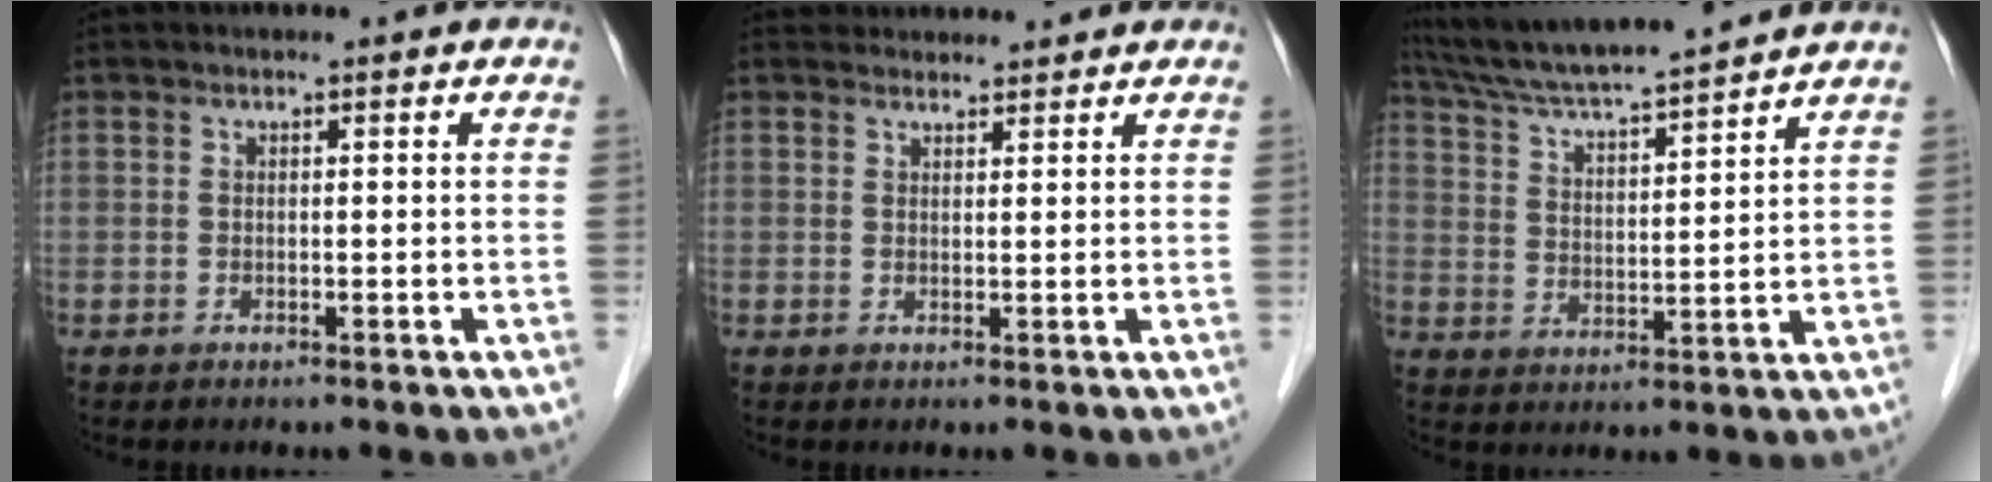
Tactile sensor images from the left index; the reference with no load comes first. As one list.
[{"total": 4.0, "force": [3.8, 1.2, 0.0], "torque": [0.003, 0.023, 0.050]}, {"total": 14.7, "force": [13.4, -0.5, 6.1], "torque": [-0.115, 0.015, 0.220]}]